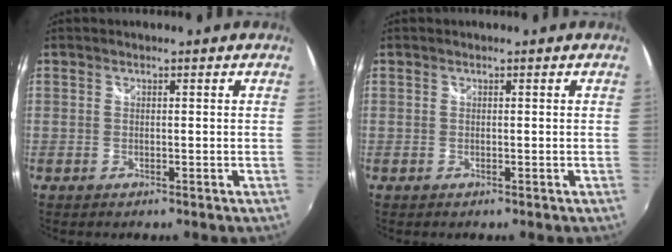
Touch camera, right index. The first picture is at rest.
{"total": 0.0}